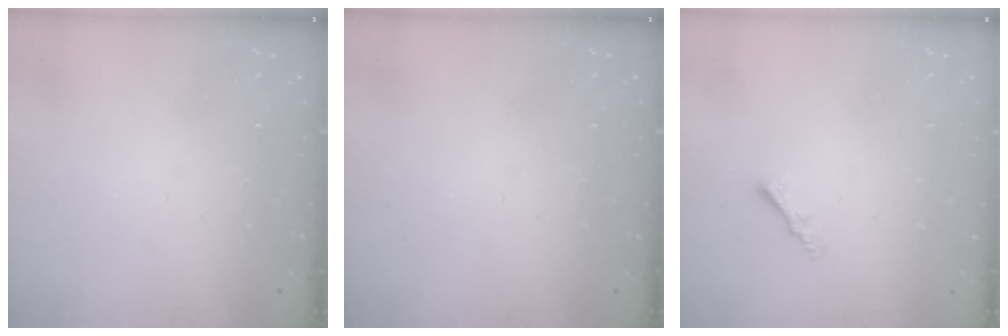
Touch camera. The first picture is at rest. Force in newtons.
{"total": 0.0}
{"total": 2.0, "press": 2.0, "slide": 0.3}